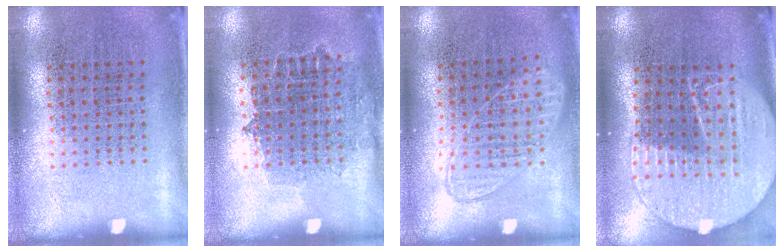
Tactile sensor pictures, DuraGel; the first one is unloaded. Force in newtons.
{"total": 0.8, "press": 0.8, "slide": 0.4}
{"total": 0.9, "press": 0.9, "slide": 0.3}
{"total": 2.2, "press": 1.9, "slide": 1.0}